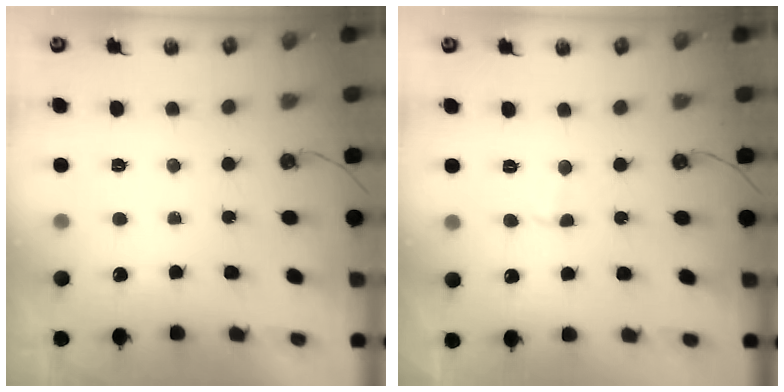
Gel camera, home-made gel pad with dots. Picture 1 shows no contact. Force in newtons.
{"total": 2.8, "press": 2.7, "slide": 0.3}